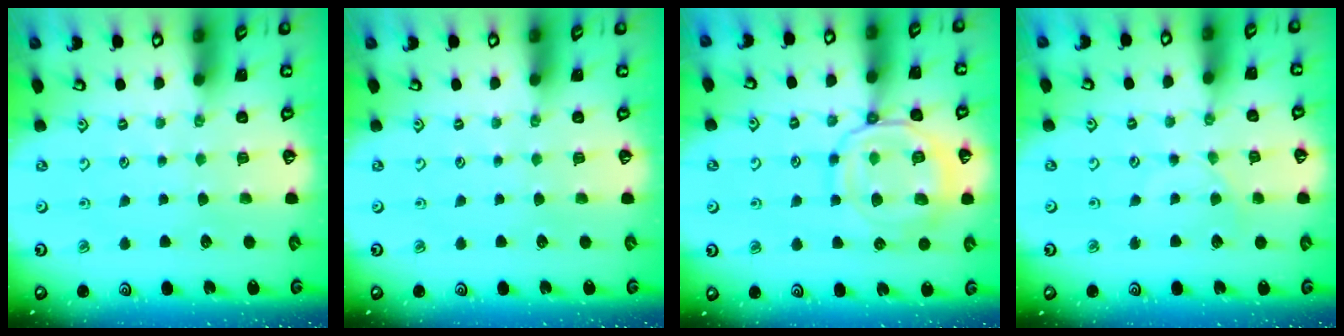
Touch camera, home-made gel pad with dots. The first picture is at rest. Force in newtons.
{"total": 0.0}
{"total": 14.1, "press": 14.0, "slide": 1.5}
{"total": 1.5, "press": 1.5, "slide": 0.4}